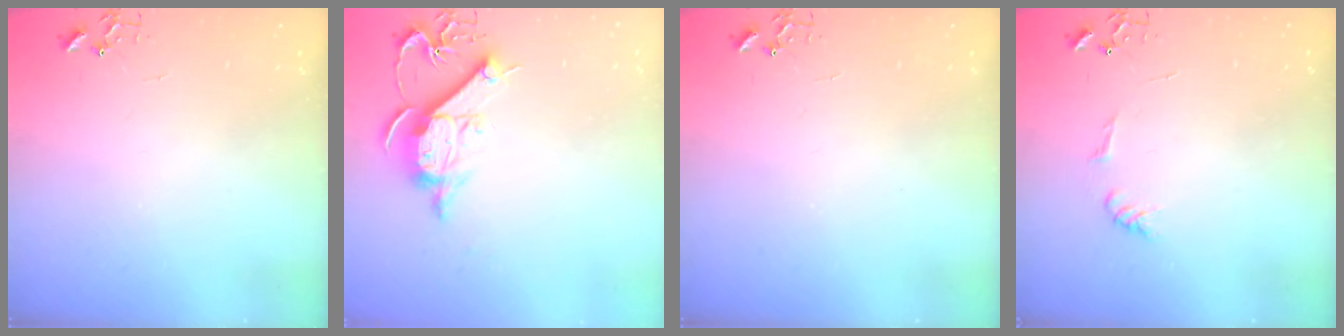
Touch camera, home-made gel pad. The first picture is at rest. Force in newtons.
{"total": 11.7, "press": 11.7, "slide": 0.6}
{"total": 0.0}
{"total": 5.9, "press": 5.9, "slide": 0.6}